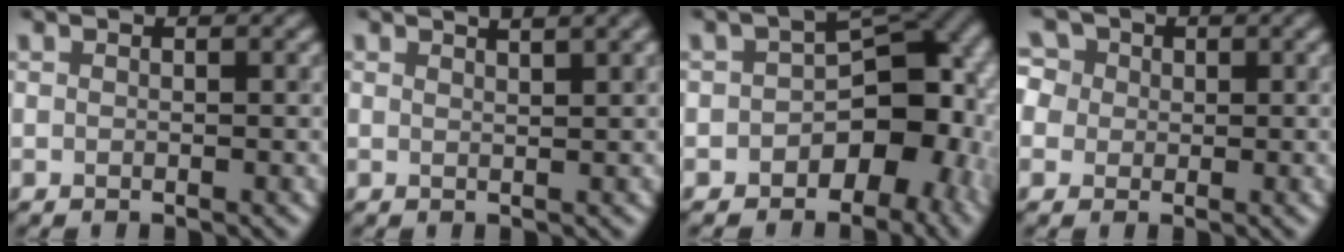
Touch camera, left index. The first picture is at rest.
{"total": 3.0, "force": [2.1, 0.7, 2.1], "torque": [-0.010, 0.018, 0.019]}
{"total": 8.7, "force": [-3.5, 5.6, 5.6], "torque": [-0.039, 0.001, -0.056]}
{"total": 8.2, "force": [3.3, 6.5, 3.8], "torque": [-0.057, 0.038, 0.010]}